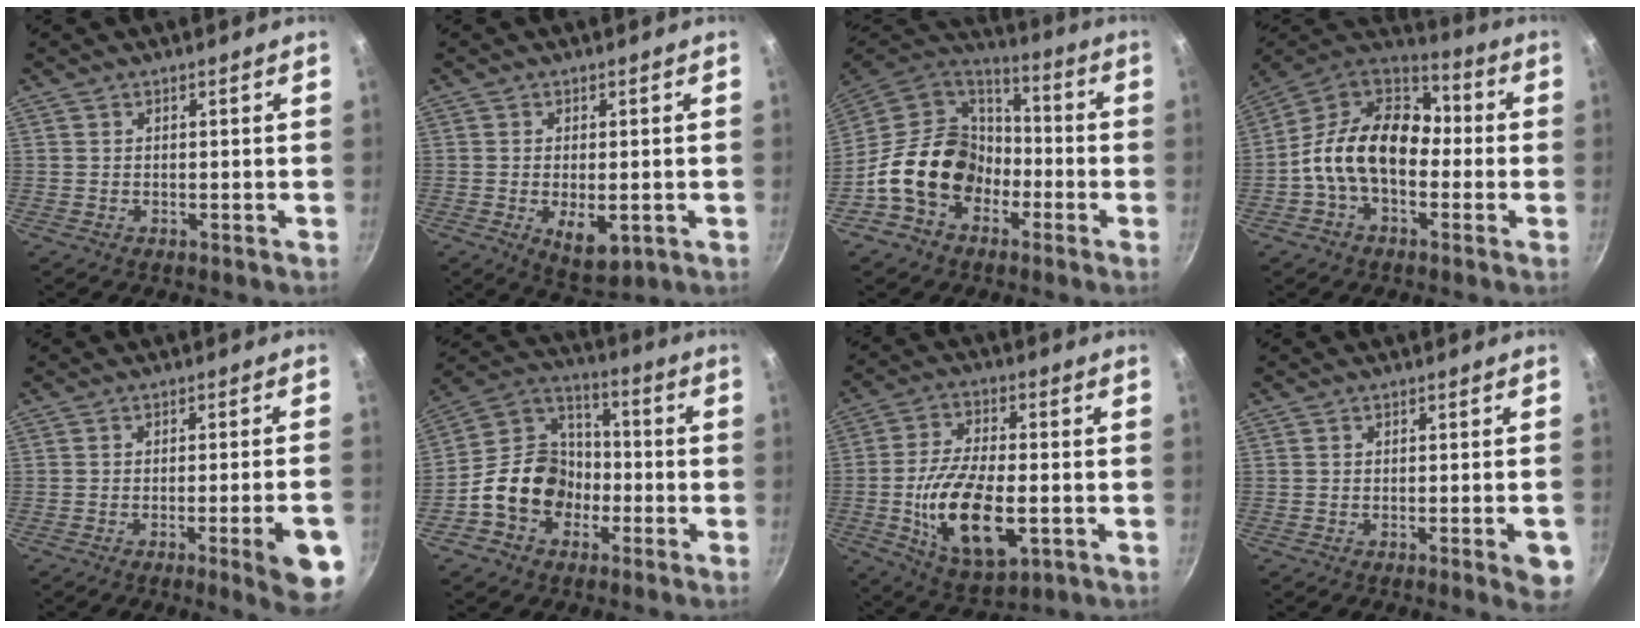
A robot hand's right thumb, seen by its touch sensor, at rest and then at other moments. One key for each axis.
{"total": 6.6, "fx": -1.5, "fy": 3.2, "fz": 5.6, "tx": -0.080, "ty": -0.011, "tz": -0.011}
{"total": 18.4, "fx": -5.8, "fy": 14.3, "fz": 10.0, "tx": -0.138, "ty": 0.065, "tz": -0.110}
{"total": 17.4, "fx": -2.0, "fy": 11.8, "fz": 12.6, "tx": -0.176, "ty": 0.047, "tz": -0.059}
{"total": 9.7, "fx": -3.9, "fy": 1.2, "fz": 8.8, "tx": -0.101, "ty": 0.016, "tz": -0.047}
{"total": 14.5, "fx": -4.6, "fy": 11.6, "fz": 7.4, "tx": -0.085, "ty": 0.056, "tz": -0.097}
{"total": 17.0, "fx": -3.6, "fy": 8.1, "fz": 14.5, "tx": -0.260, "ty": 0.006, "tz": -0.059}
{"total": 5.0, "fx": -2.0, "fy": 0.9, "fz": 4.5, "tx": -0.048, "ty": 0.006, "tz": -0.024}